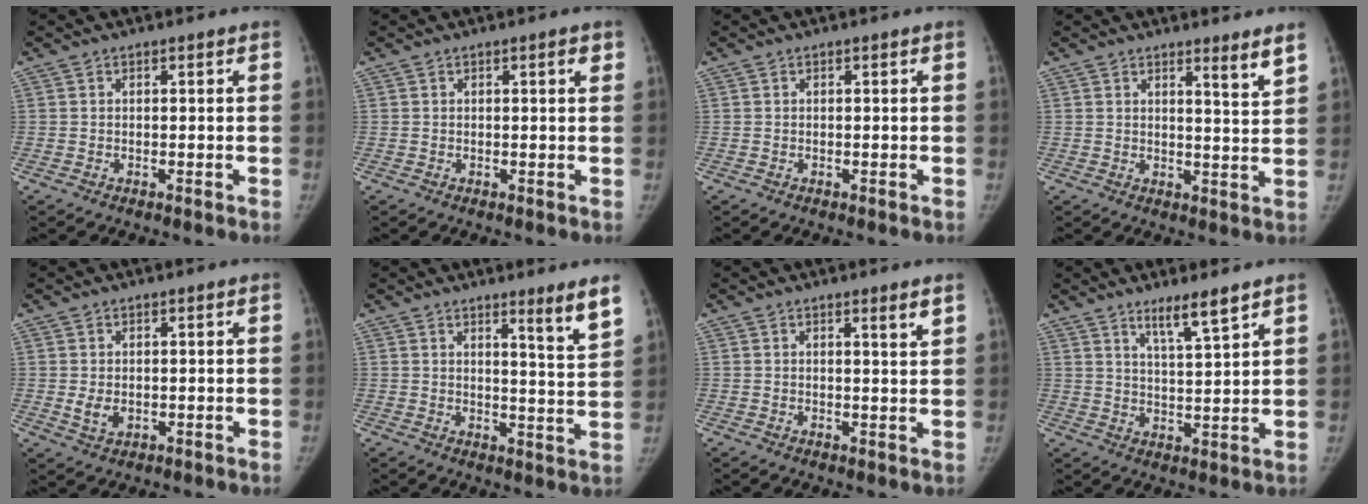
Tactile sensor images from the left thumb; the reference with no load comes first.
{"total": 1.4, "force": [0.7, 0.3, 1.2], "torque": [-0.014, 0.000, 0.007]}
{"total": 0.0}
{"total": 4.3, "force": [3.2, -0.1, 2.8], "torque": [-0.038, -0.033, 0.044]}
{"total": 2.7, "force": [-0.1, 2.0, 1.9], "torque": [-0.027, -0.006, 0.006]}
{"total": 6.7, "force": [4.5, -0.3, 5.0], "torque": [-0.064, -0.044, 0.064]}
{"total": 2.3, "force": [1.5, 0.0, 1.6], "torque": [-0.024, -0.014, 0.023]}
{"total": 6.2, "force": [4.5, 0.2, 4.2], "torque": [-0.070, -0.037, 0.080]}